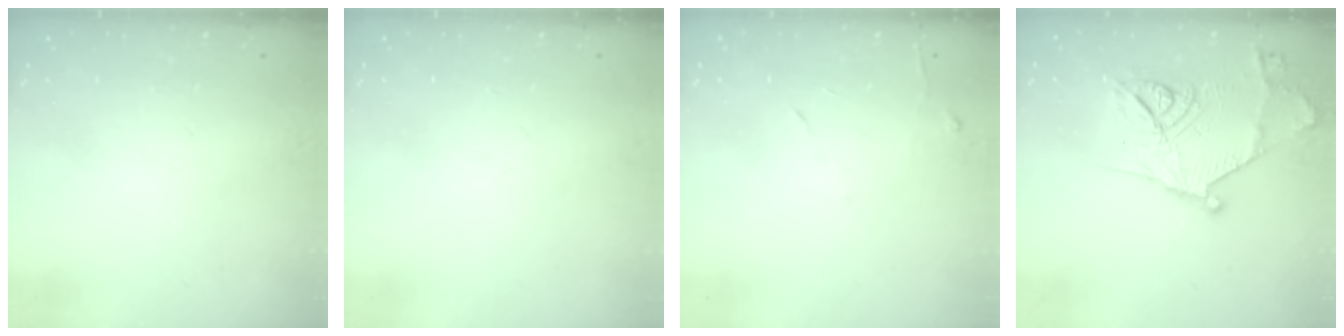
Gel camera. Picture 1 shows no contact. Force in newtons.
{"total": 0.0}
{"total": 5.8, "press": 5.7, "slide": 0.6}
{"total": 17.2, "press": 17.1, "slide": 1.9}